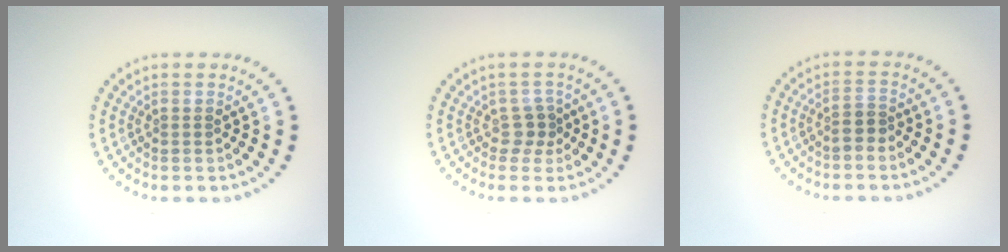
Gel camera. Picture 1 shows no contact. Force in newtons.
{"total": 1.6, "press": 1.1, "slide": 1.2}
{"total": 1.6, "press": 1.4, "slide": 0.7}